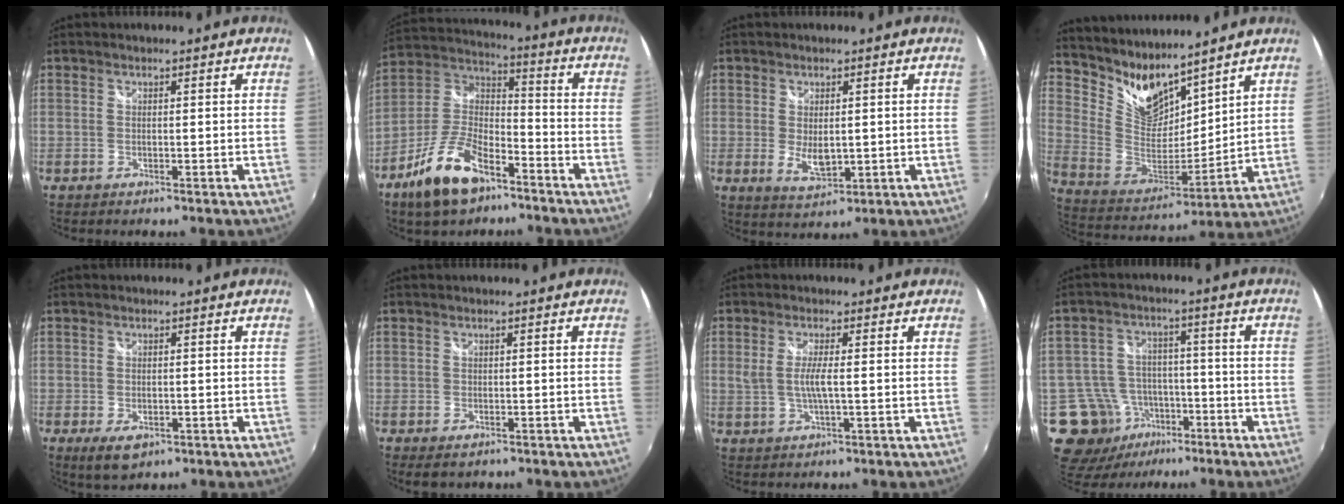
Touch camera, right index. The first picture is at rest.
{"total": 15.1, "force": [-9.0, 6.6, 10.2], "torque": [-0.216, 0.000, -0.165]}
{"total": 5.0, "force": [-0.1, 2.7, 4.2], "torque": [-0.071, -0.012, 0.004]}
{"total": 13.8, "force": [11.0, 6.0, 5.6], "torque": [-0.125, -0.009, 0.225]}
{"total": 5.1, "force": [-2.2, 2.9, 3.6], "torque": [-0.072, -0.017, -0.032]}
{"total": 2.8, "force": [-1.8, 1.5, 1.5], "torque": [-0.029, -0.012, -0.026]}
{"total": 4.2, "force": [-0.2, 0.6, 4.2], "torque": [-0.079, -0.007, -0.001]}
{"total": 11.5, "force": [-6.1, 8.9, 4.0], "torque": [-0.101, 0.017, -0.087]}